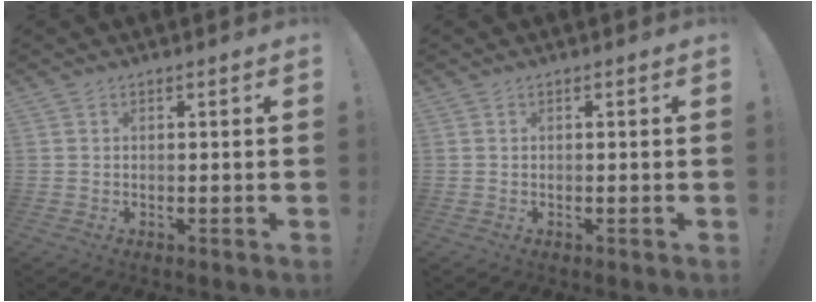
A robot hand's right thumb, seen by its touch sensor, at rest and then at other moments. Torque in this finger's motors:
{"motor_torque": [-0.01, 0.00, 0.02, 0.02, -0.01]}